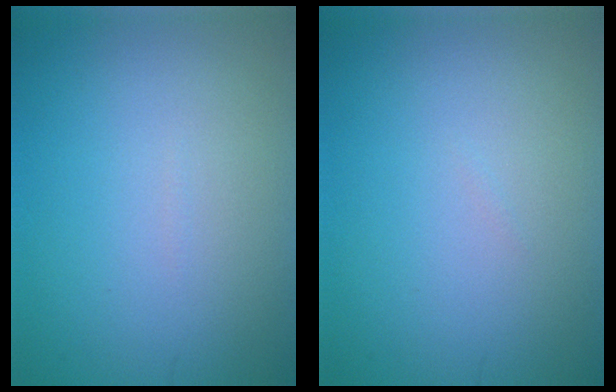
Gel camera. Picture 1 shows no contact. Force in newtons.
{"total": 0.0}